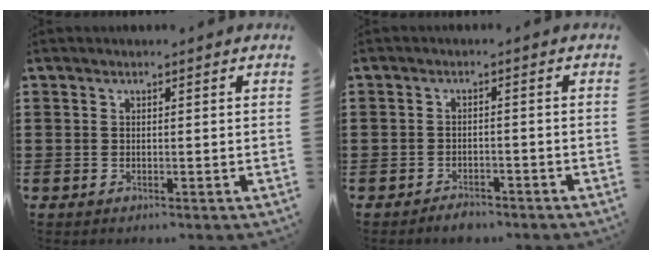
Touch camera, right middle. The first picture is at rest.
{"total": 2.2, "force": [-2.1, 0.6, 0.1], "torque": [-0.009, 0.003, -0.046]}